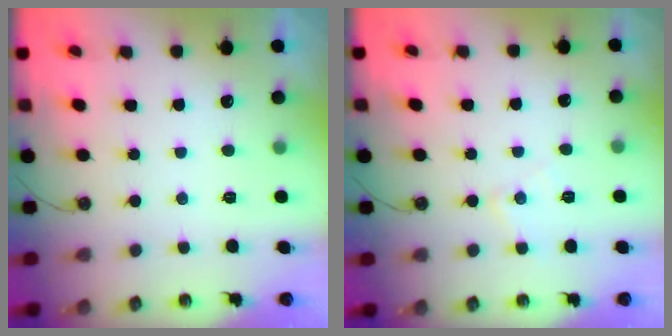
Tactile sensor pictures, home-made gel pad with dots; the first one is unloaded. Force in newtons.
{"total": 6.0, "press": 6.0, "slide": 0.3}